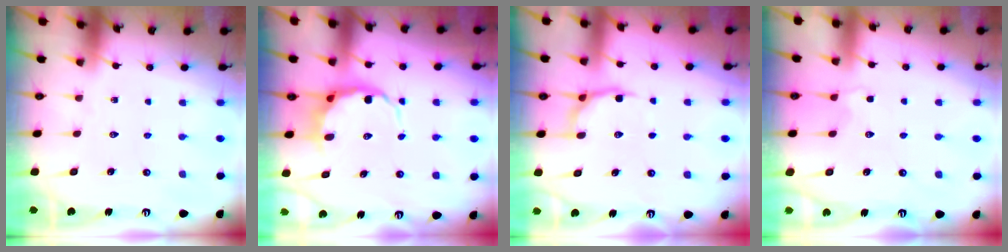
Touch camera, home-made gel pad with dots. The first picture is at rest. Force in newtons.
{"total": 6.4, "press": 6.0, "slide": 2.3}
{"total": 5.4, "press": 4.7, "slide": 2.5}
{"total": 2.2, "press": 1.7, "slide": 1.4}